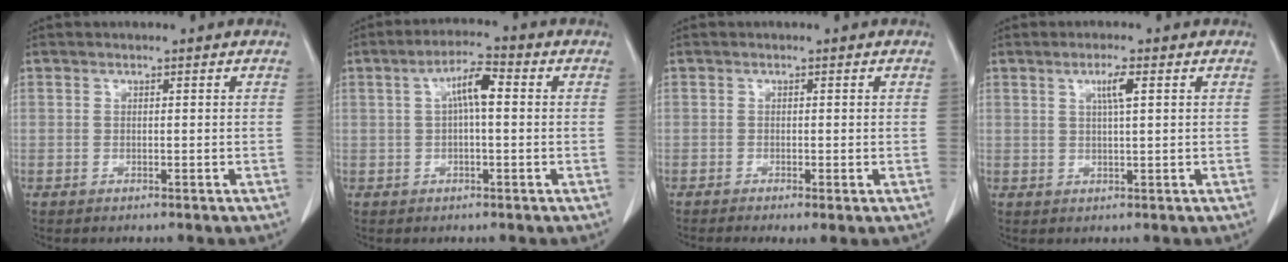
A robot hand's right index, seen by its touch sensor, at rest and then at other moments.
{"total": 5.3, "force": [0.9, 1.2, 5.1], "torque": [-0.094, 0.018, 0.013]}
{"total": 2.1, "force": [-1.0, 0.4, 1.8], "torque": [-0.031, -0.008, -0.016]}
{"total": 2.9, "force": [1.1, 0.0, 2.7], "torque": [-0.050, 0.001, 0.020]}